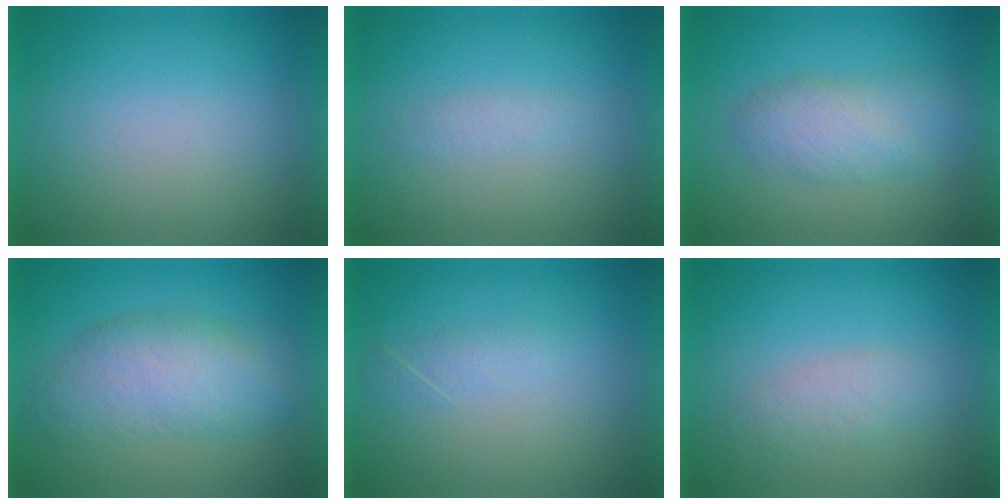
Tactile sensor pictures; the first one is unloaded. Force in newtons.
{"total": 1.3}
{"total": 4.3}
{"total": 7.1}
{"total": 1.8}
{"total": 2.7}